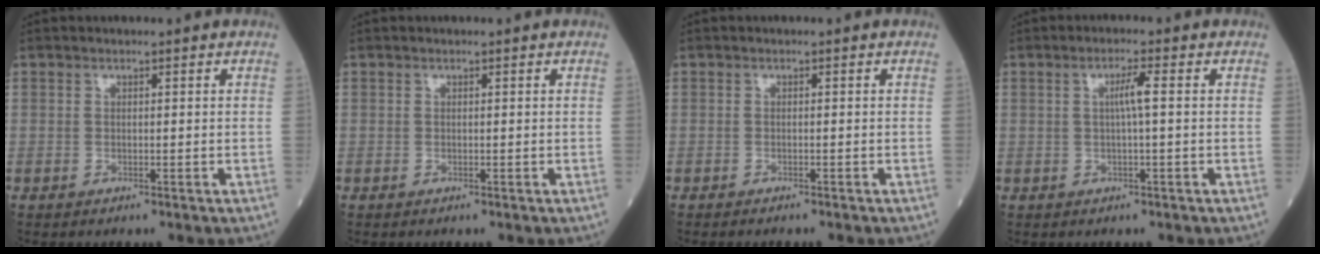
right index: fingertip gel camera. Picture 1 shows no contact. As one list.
[{"total": 0.0}, {"total": 2.2, "force": [-2.0, 0.0, 0.9], "torque": [-0.015, -0.002, -0.025]}, {"total": 2.7, "force": [0.3, -0.3, 2.7], "torque": [-0.050, 0.002, 0.003]}]